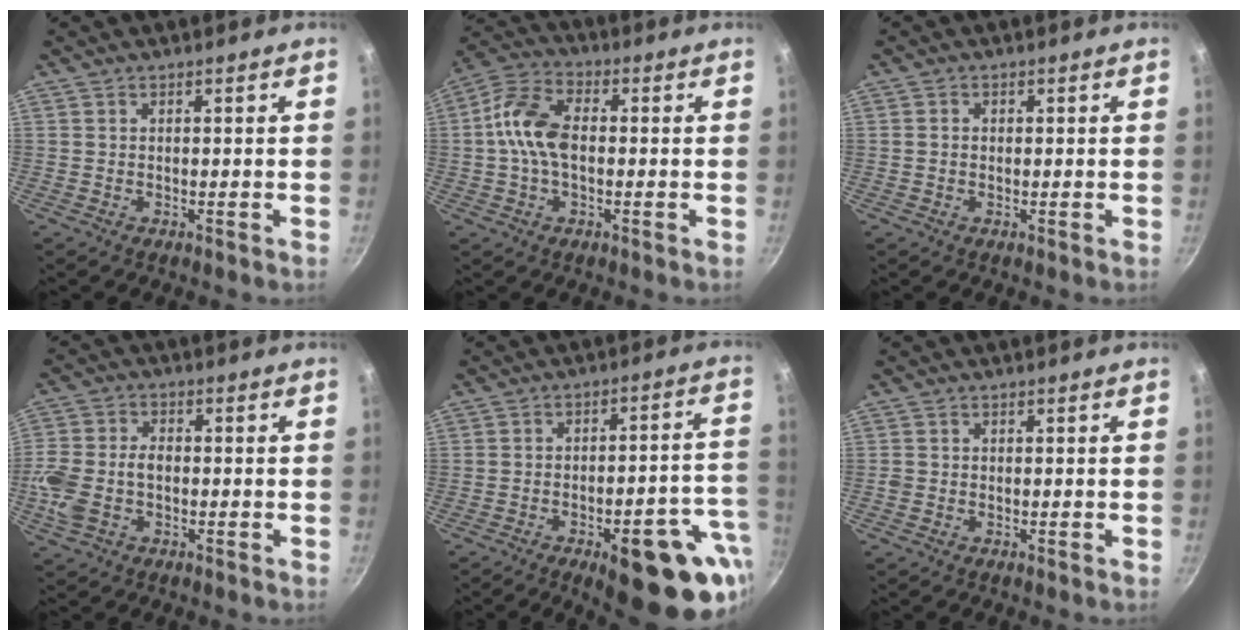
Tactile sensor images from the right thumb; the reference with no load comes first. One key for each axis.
{"total": 10.9, "fx": 0.0, "fy": 6.6, "fz": 8.6, "tx": -0.162, "ty": 0.033, "tz": -0.016}
{"total": 1.1, "fx": 0.0, "fy": 1.0, "fz": 0.6, "tx": -0.009, "ty": 0.005, "tz": -0.001}
{"total": 9.8, "fx": -1.9, "fy": 6.6, "fz": 7.1, "tx": -0.143, "ty": 0.020, "tz": -0.043}
{"total": 21.2, "fx": -9.2, "fy": 8.0, "fz": 17.3, "tx": -0.155, "ty": 0.031, "tz": -0.113}
{"total": 1.0, "fx": -0.3, "fy": 0.8, "fz": 0.3, "tx": -0.007, "ty": 0.001, "tz": -0.006}